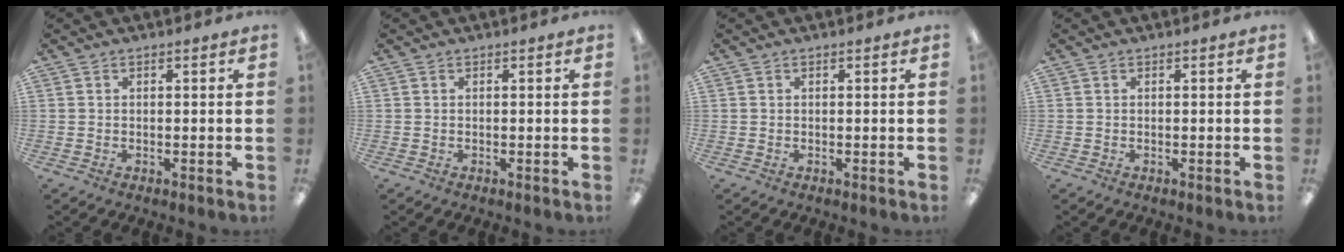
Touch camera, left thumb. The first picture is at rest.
{"total": 0.0}
{"total": 0.0}
{"total": 0.0}